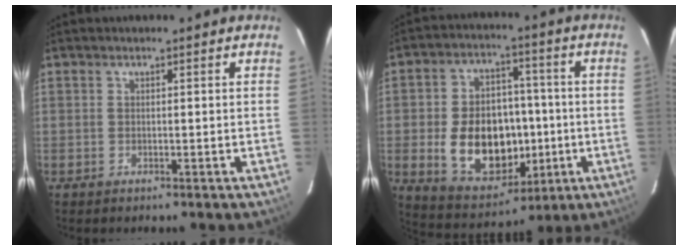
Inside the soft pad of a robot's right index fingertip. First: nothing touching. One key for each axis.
{"total": 17.5, "fx": -2.7, "fy": 12.1, "fz": 12.3, "tx": -0.251, "ty": 0.016, "tz": -0.017}